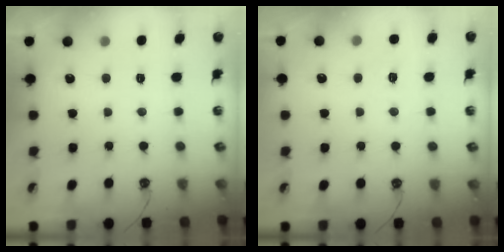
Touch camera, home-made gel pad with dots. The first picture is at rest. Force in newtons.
{"total": 5.1, "press": 5.1, "slide": 0.4}